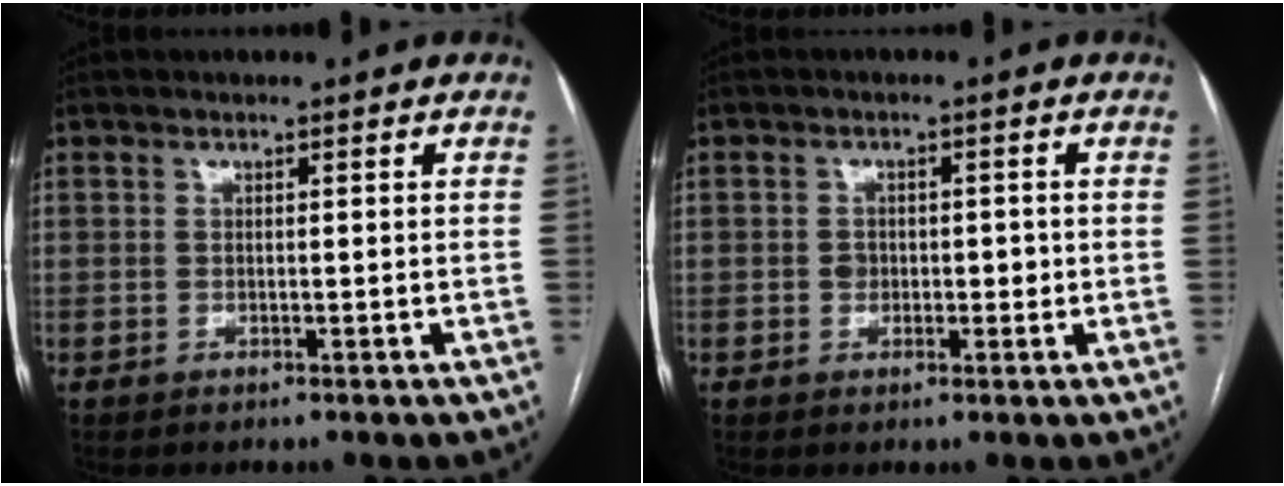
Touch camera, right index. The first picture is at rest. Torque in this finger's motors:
{"motor_torque": [0.45, -0.06, 0.00, 0.04]}